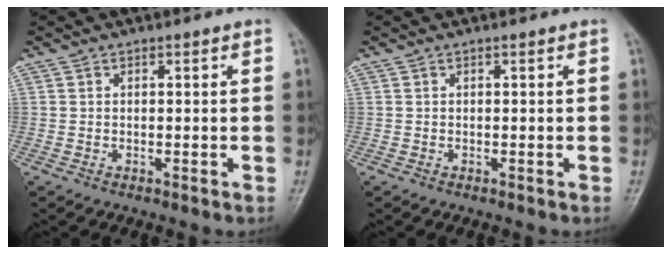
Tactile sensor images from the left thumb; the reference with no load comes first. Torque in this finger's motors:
{"motor_torque": [0.00, 0.00, 0.00, 0.00, 0.00]}